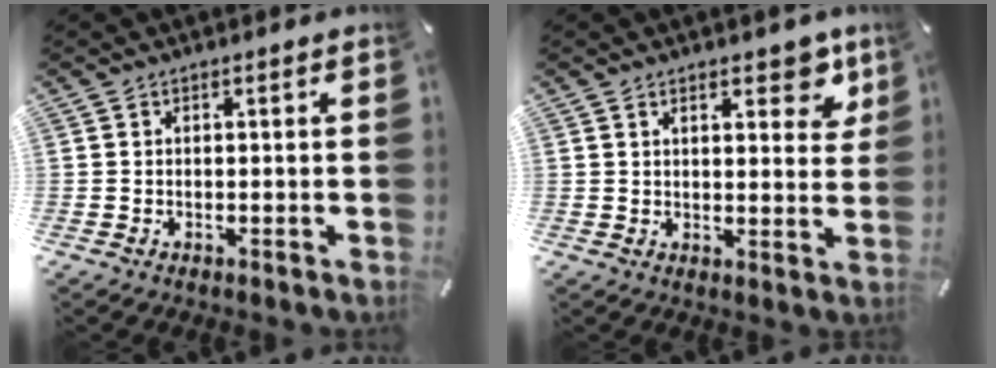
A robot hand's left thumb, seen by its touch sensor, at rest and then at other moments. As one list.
[{"total": 7.7, "force": [4.6, 3.4, 5.1], "torque": [-0.055, -0.020, 0.073]}]